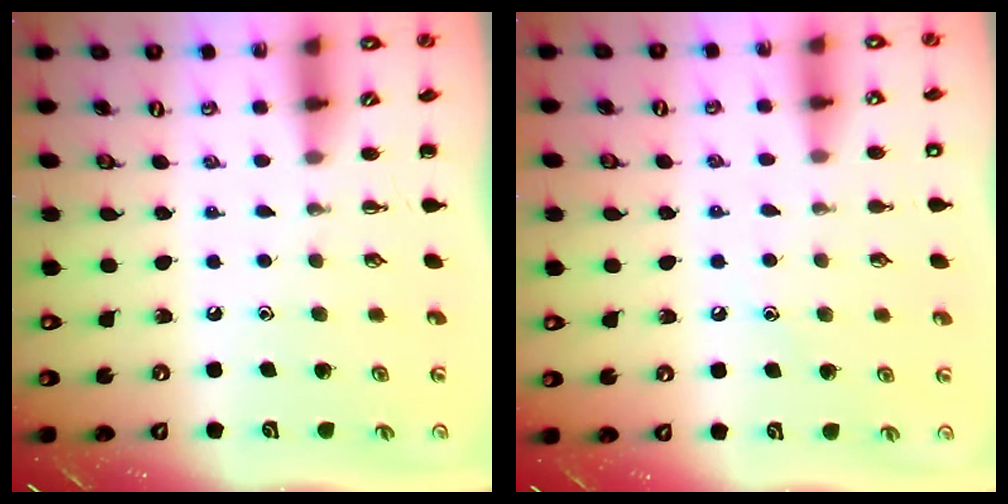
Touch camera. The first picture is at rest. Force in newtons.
{"total": 6.1, "press": 5.9, "slide": 1.7}